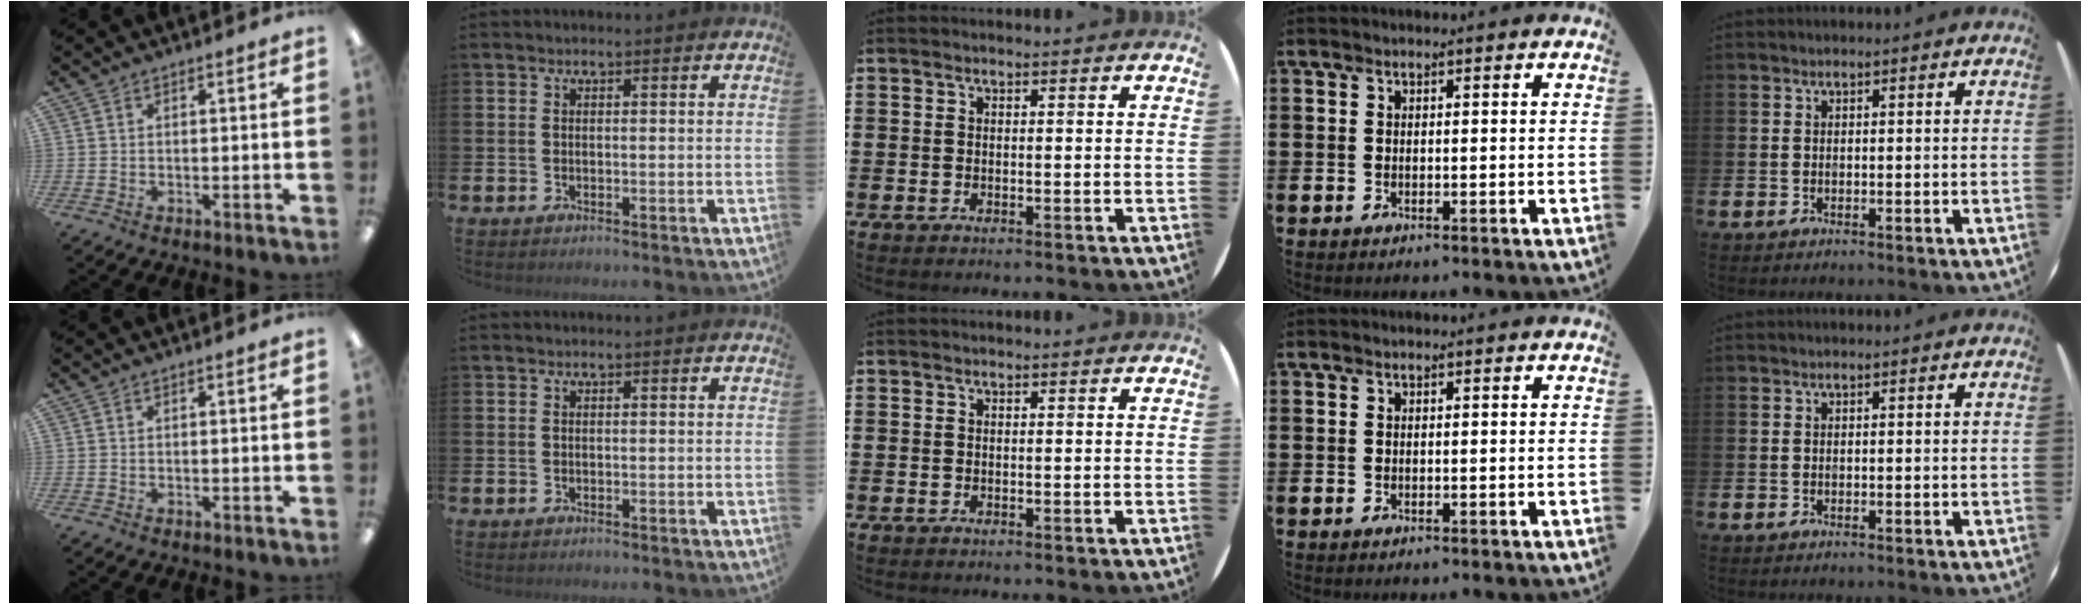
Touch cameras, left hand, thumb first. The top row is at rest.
{}